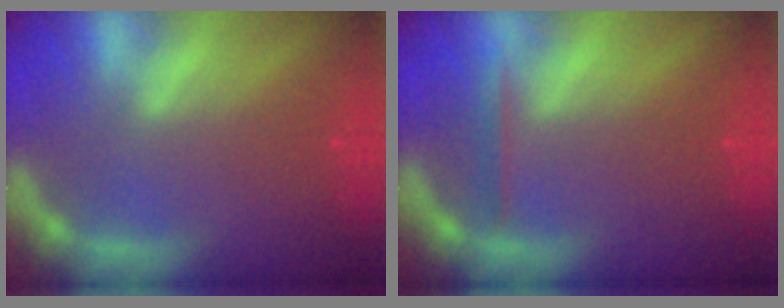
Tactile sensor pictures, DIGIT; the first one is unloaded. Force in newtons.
{"total": 1.4}